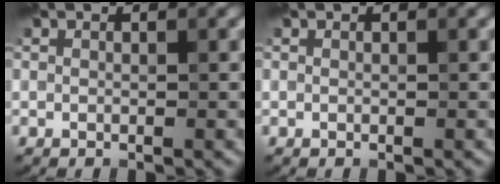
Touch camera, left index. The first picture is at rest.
{"total": 0.0}